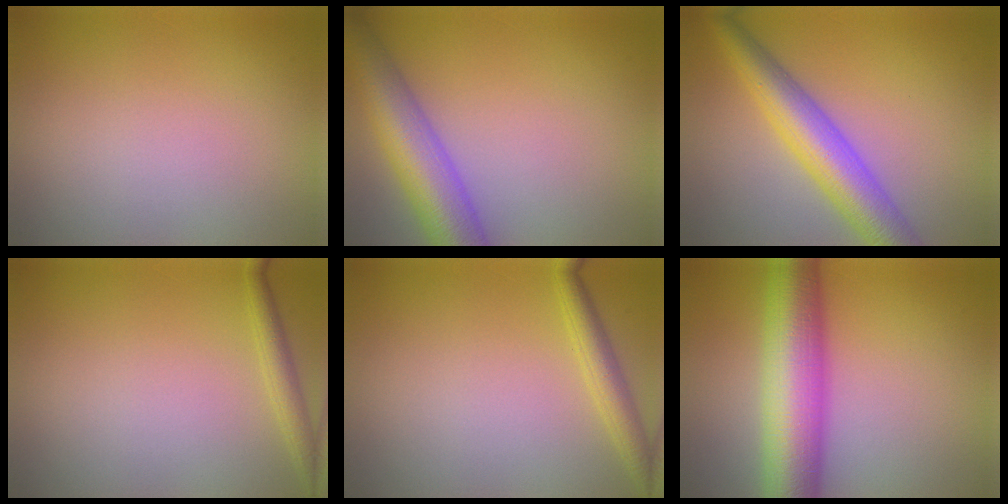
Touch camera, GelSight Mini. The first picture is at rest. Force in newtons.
{"total": 7.8, "press": 7.8, "slide": 0.3}
{"total": 6.6, "press": 6.6, "slide": 0.1}
{"total": 1.8, "press": 1.8, "slide": 0.1}
{"total": 2.5, "press": 2.5, "slide": 0.1}
{"total": 10.1, "press": 10.1, "slide": 0.1}